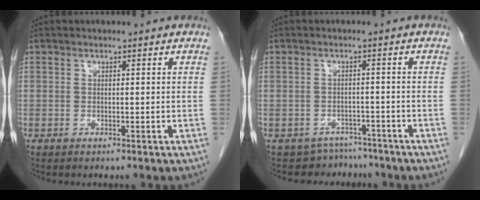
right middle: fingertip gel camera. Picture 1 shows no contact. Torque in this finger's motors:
{"motor_torque": [0.05, -0.03, -0.09, -0.01]}